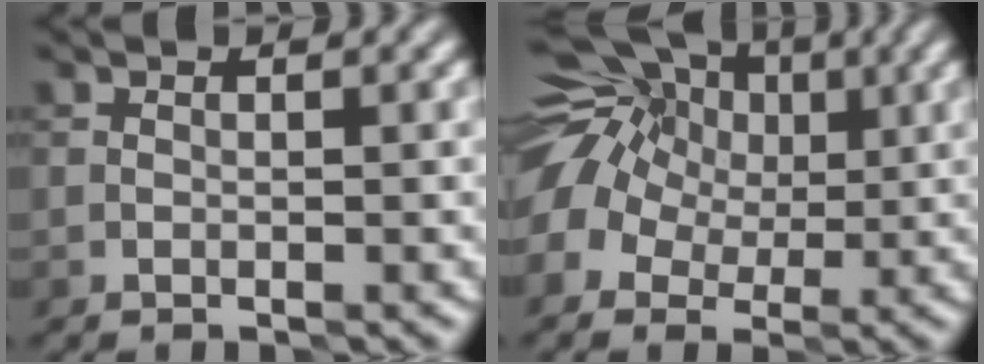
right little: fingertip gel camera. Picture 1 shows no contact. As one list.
[{"total": 12.9, "force": [4.9, 9.8, 6.8], "torque": [-0.134, 0.050, 0.053]}]